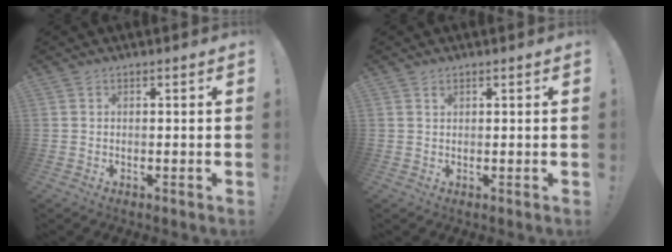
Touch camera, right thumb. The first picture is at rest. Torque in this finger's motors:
{"motor_torque": [0.17, 0.07, 0.13, -0.06, 0.00]}